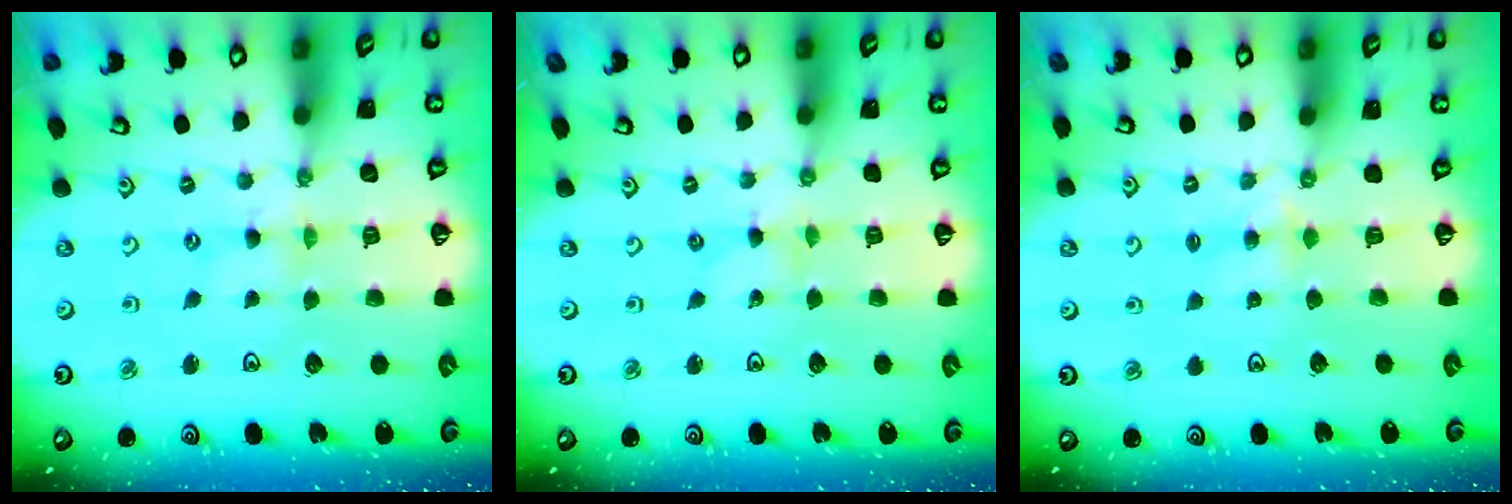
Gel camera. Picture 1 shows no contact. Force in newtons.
{"total": 0.0}
{"total": 3.3, "press": 3.3, "slide": 0.5}